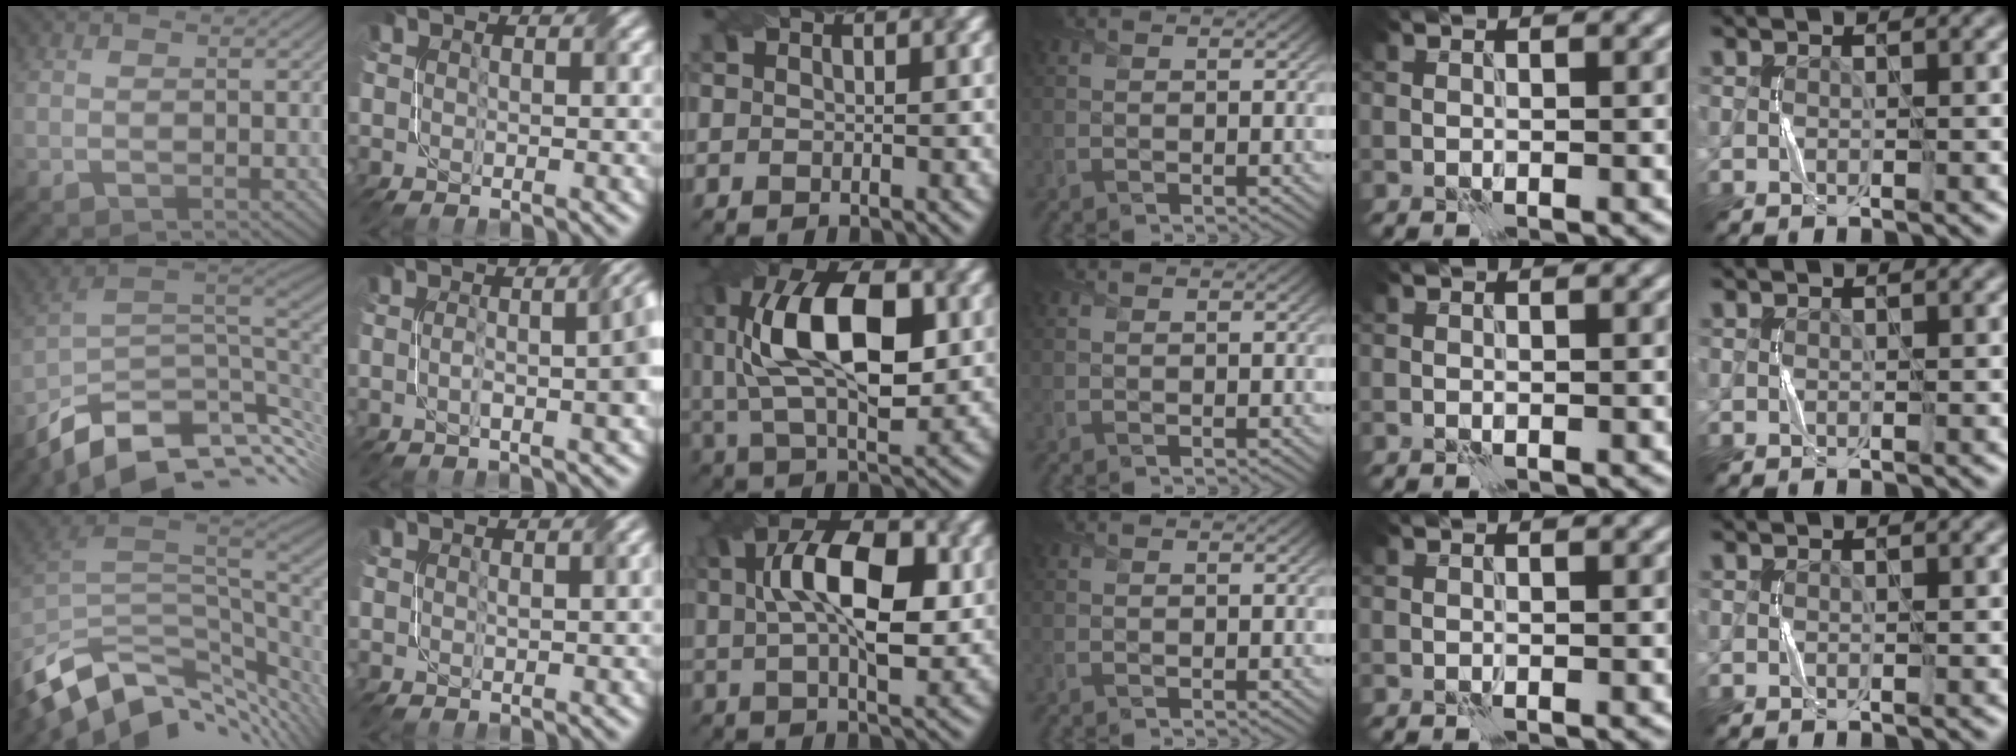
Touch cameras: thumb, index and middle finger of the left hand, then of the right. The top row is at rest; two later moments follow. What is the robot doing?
{"motion": "twist", "object": "screw"}